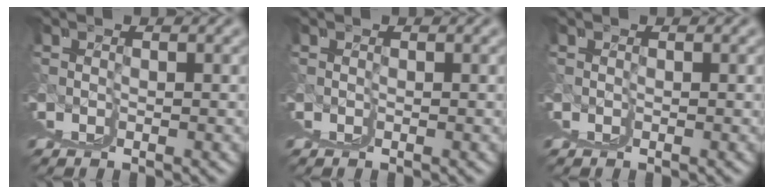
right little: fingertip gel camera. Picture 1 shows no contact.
{"total": 0.0}
{"total": 0.0}